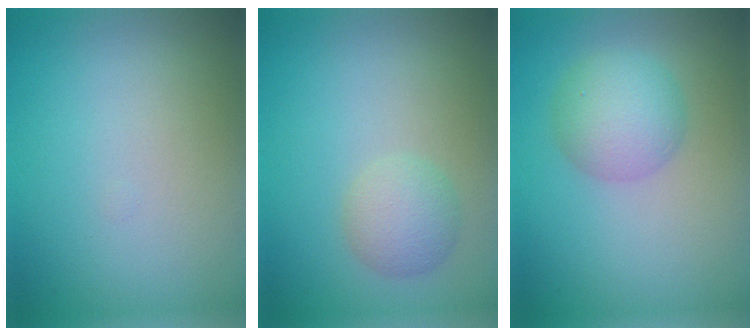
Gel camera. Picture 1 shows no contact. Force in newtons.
{"total": 2.4, "press": 2.4, "slide": 0.0}
{"total": 3.7, "press": 3.7, "slide": 0.2}